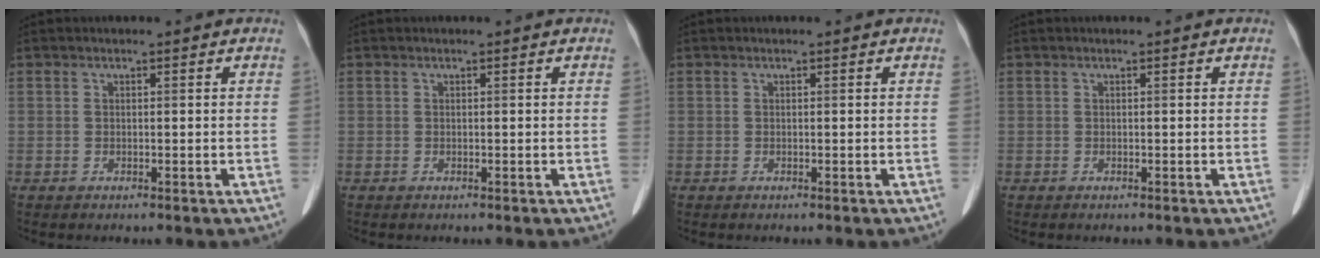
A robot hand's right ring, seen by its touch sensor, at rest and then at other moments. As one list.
[{"total": 0.0}, {"total": 0.0}, {"total": 0.0}]